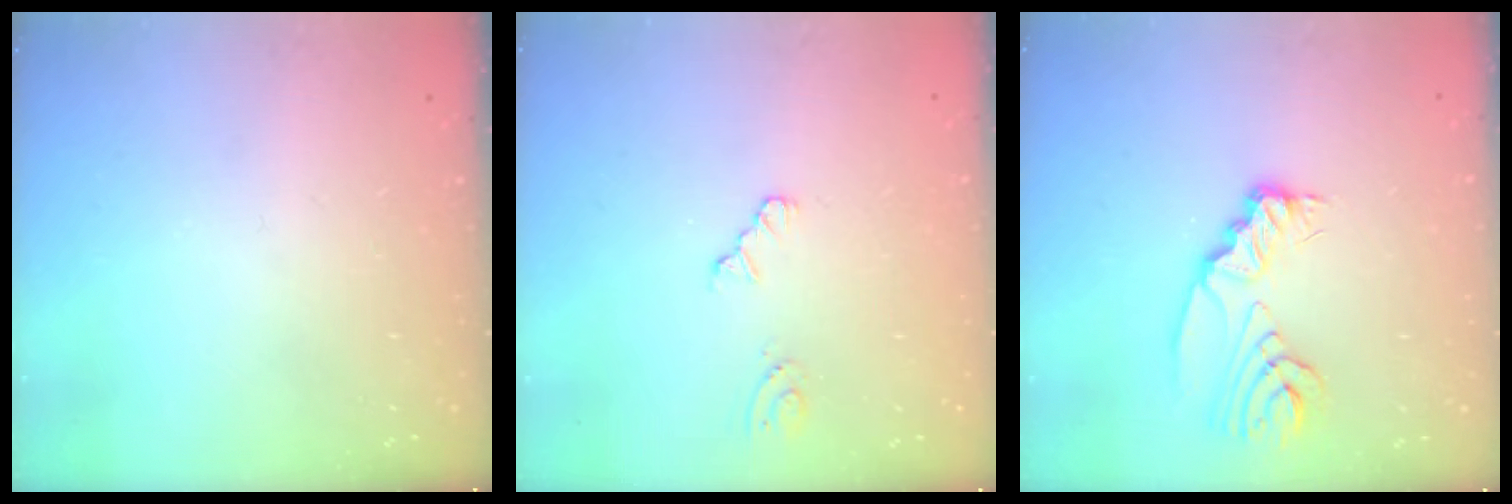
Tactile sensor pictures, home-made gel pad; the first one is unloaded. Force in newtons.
{"total": 2.2, "press": 2.2, "slide": 0.3}
{"total": 9.7, "press": 9.7, "slide": 0.8}